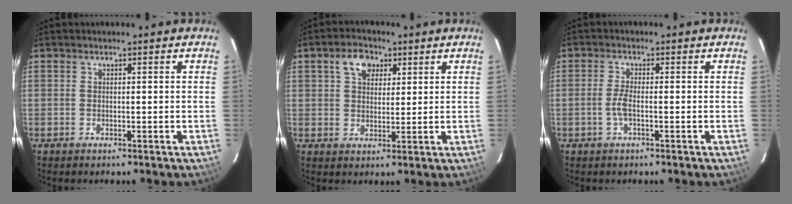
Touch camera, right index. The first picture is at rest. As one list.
[{"total": 5.6, "force": [2.6, 3.9, 3.1], "torque": [-0.050, 0.018, 0.046]}, {"total": 2.6, "force": [-0.9, 0.4, 2.4], "torque": [-0.054, -0.001, -0.018]}]